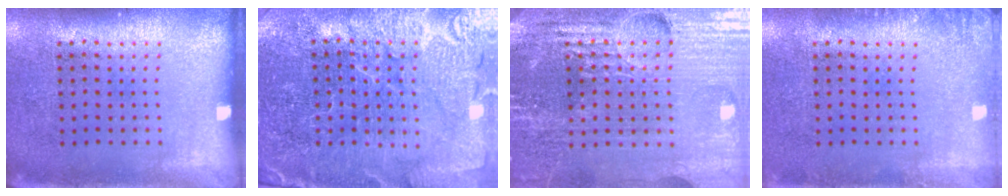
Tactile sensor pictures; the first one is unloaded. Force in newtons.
{"total": 4.1, "press": 4.0, "slide": 1.1}
{"total": 5.4, "press": 4.9, "slide": 2.2}
{"total": 1.1, "press": 1.1, "slide": 0.2}